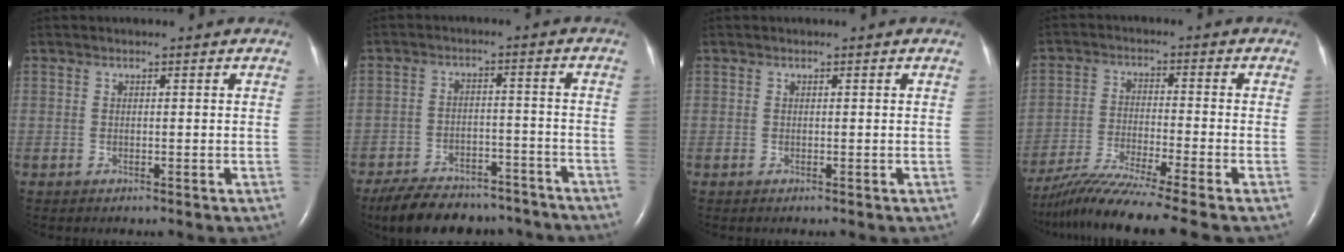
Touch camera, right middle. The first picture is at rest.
{"total": 16.6, "force": [-14.2, 6.1, 5.9], "torque": [-0.117, 0.002, -0.198]}
{"total": 0.0}
{"total": 12.3, "force": [-10.5, -2.0, 6.1], "torque": [-0.106, -0.032, -0.177]}